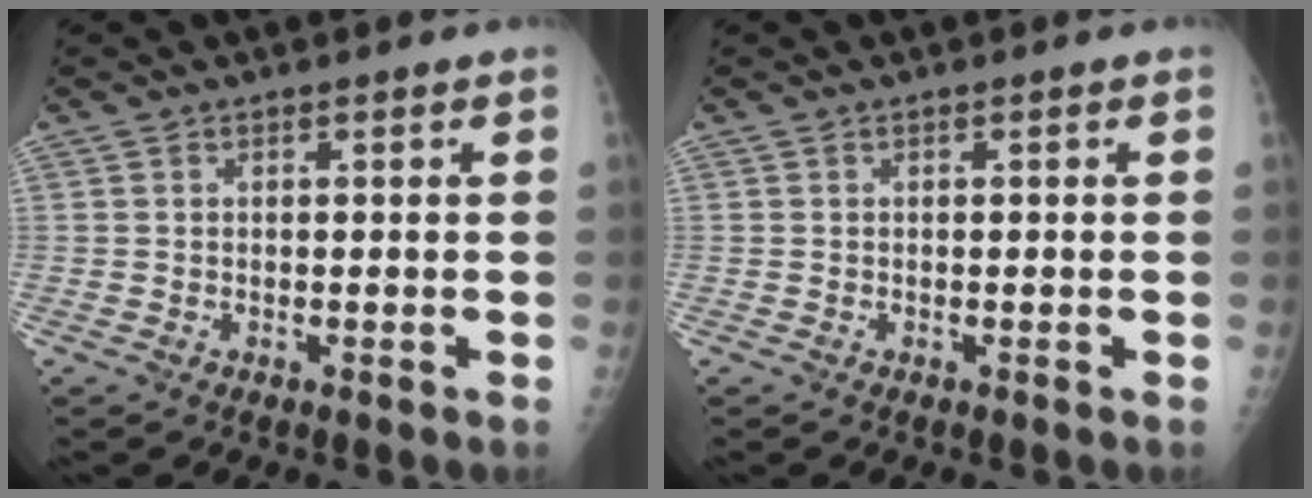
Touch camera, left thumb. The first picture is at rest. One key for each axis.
{"total": 0.0}